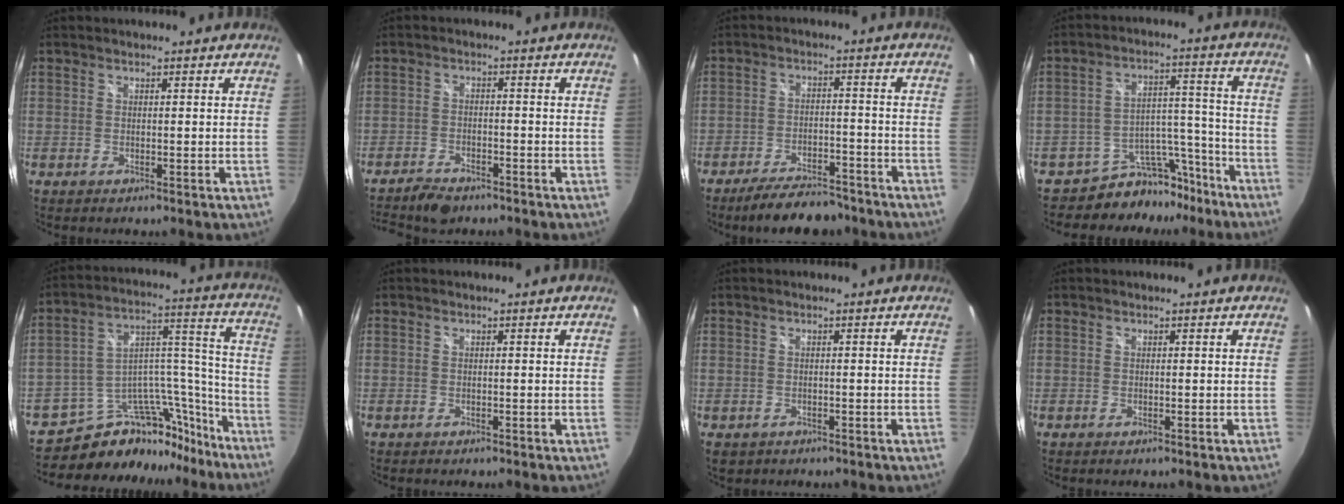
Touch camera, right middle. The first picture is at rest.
{"total": 7.2, "force": [-6.1, 2.5, 2.9], "torque": [-0.085, -0.011, -0.102]}
{"total": 11.4, "force": [-9.6, 3.8, 4.9], "torque": [-0.103, 0.008, -0.135]}
{"total": 10.7, "force": [-9.5, 4.9, 1.0], "torque": [-0.009, 0.056, -0.138]}
{"total": 19.9, "force": [-17.1, 9.0, 5.1], "torque": [-0.078, 0.083, -0.247]}
{"total": 0.0}
{"total": 2.5, "force": [-1.1, 1.9, 1.1], "torque": [-0.026, -0.007, -0.012]}
{"total": 0.0}